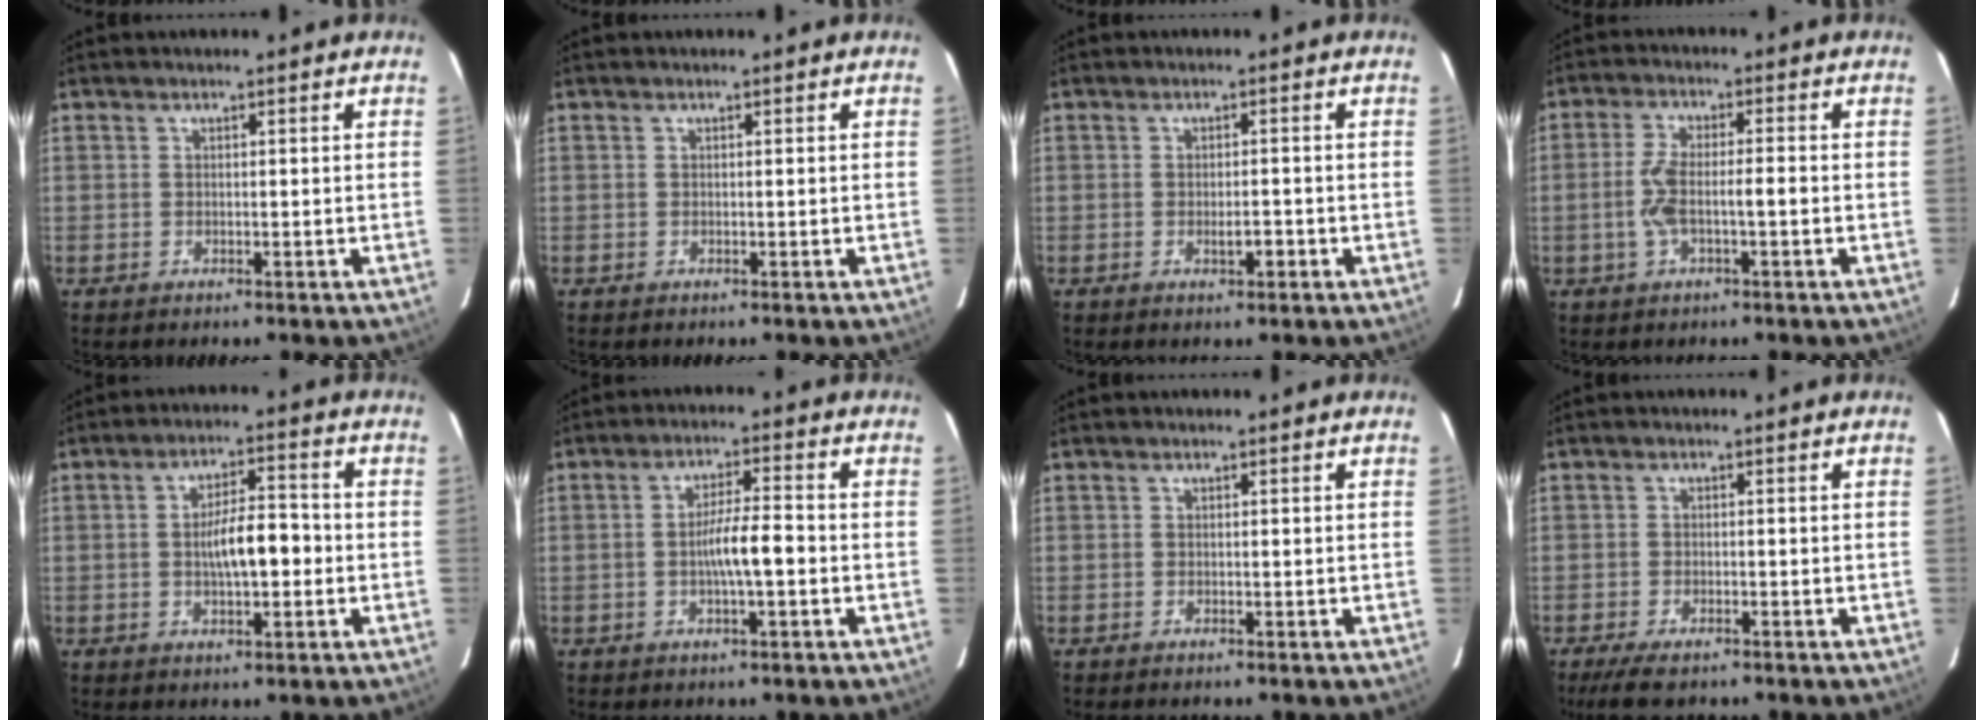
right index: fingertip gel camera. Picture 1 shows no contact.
{"total": 0.0}
{"total": 2.0, "force": [-0.8, 0.5, 1.7], "torque": [-0.028, 0.001, -0.012]}
{"total": 5.6, "force": [-1.3, 1.3, 5.3], "torque": [-0.114, 0.016, -0.022]}
{"total": 7.3, "force": [-0.8, 2.2, 6.9], "torque": [-0.123, 0.014, -0.014]}
{"total": 5.8, "force": [-1.2, 0.6, 5.7], "torque": [-0.105, 0.006, -0.020]}
{"total": 0.0}
{"total": 4.4, "force": [-3.3, 1.4, 2.6], "torque": [-0.048, -0.011, -0.050]}